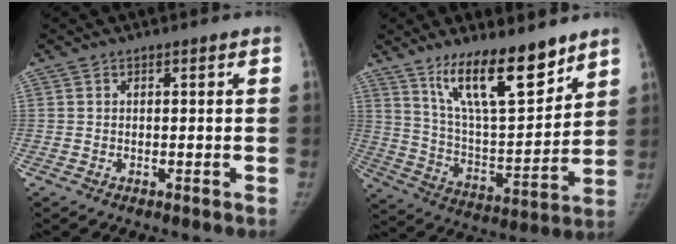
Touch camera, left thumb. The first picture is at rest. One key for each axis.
{"total": 17.7, "fx": 12.3, "fy": 5.2, "fz": 11.7, "tx": -0.161, "ty": -0.080, "tz": 0.224}